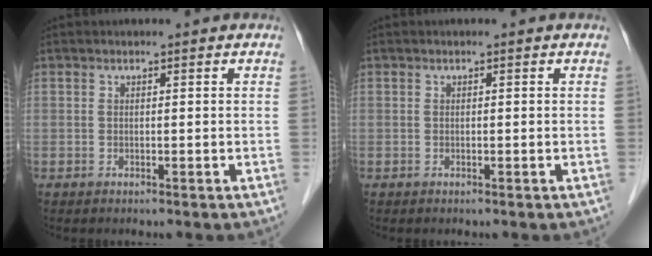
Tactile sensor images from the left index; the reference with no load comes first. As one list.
[{"total": 0.0}]